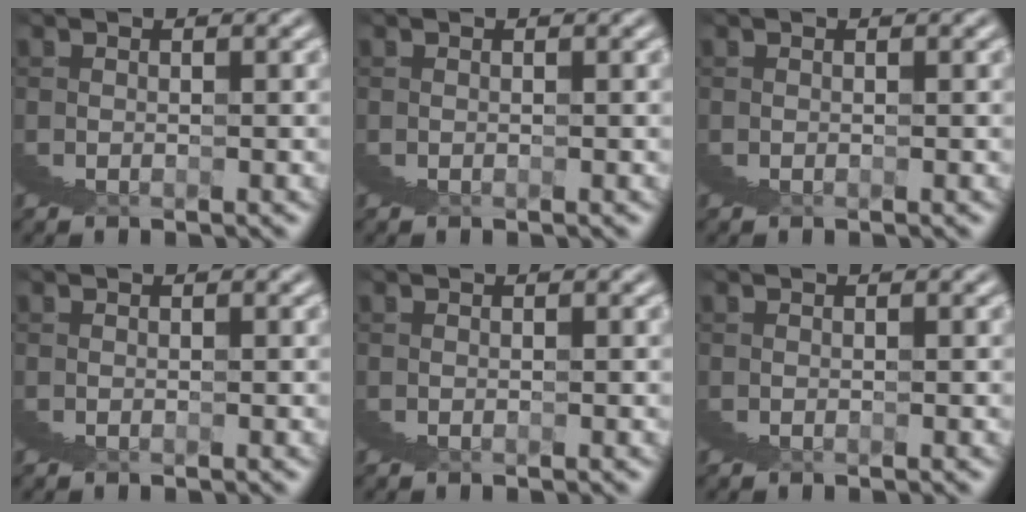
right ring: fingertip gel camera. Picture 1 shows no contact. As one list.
[{"total": 0.0}, {"total": 0.0}, {"total": 0.0}, {"total": 0.0}, {"total": 0.0}]